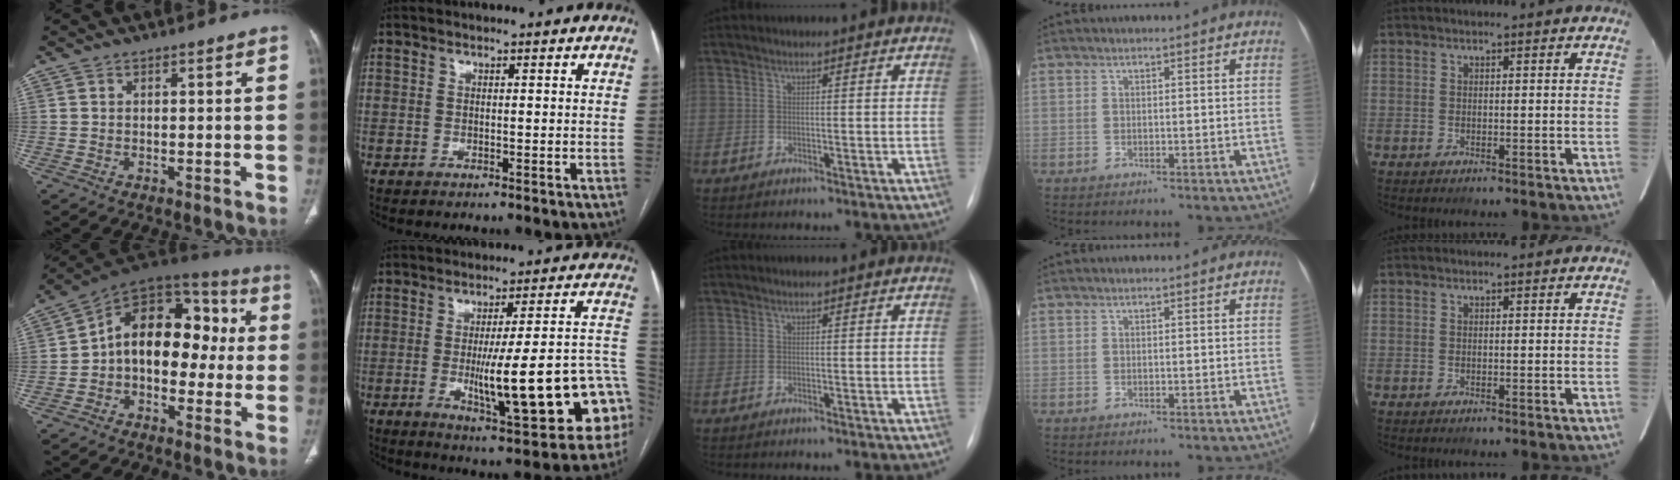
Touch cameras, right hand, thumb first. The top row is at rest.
{"thumb": {"total": 16.9, "force": [-0.2, 11.0, 12.7], "torque": [-0.145, 0.055, -0.018]}, "index": {"total": 20.8, "force": [-4.8, 2.7, 20.1], "torque": [-0.217, 0.015, -0.054]}}